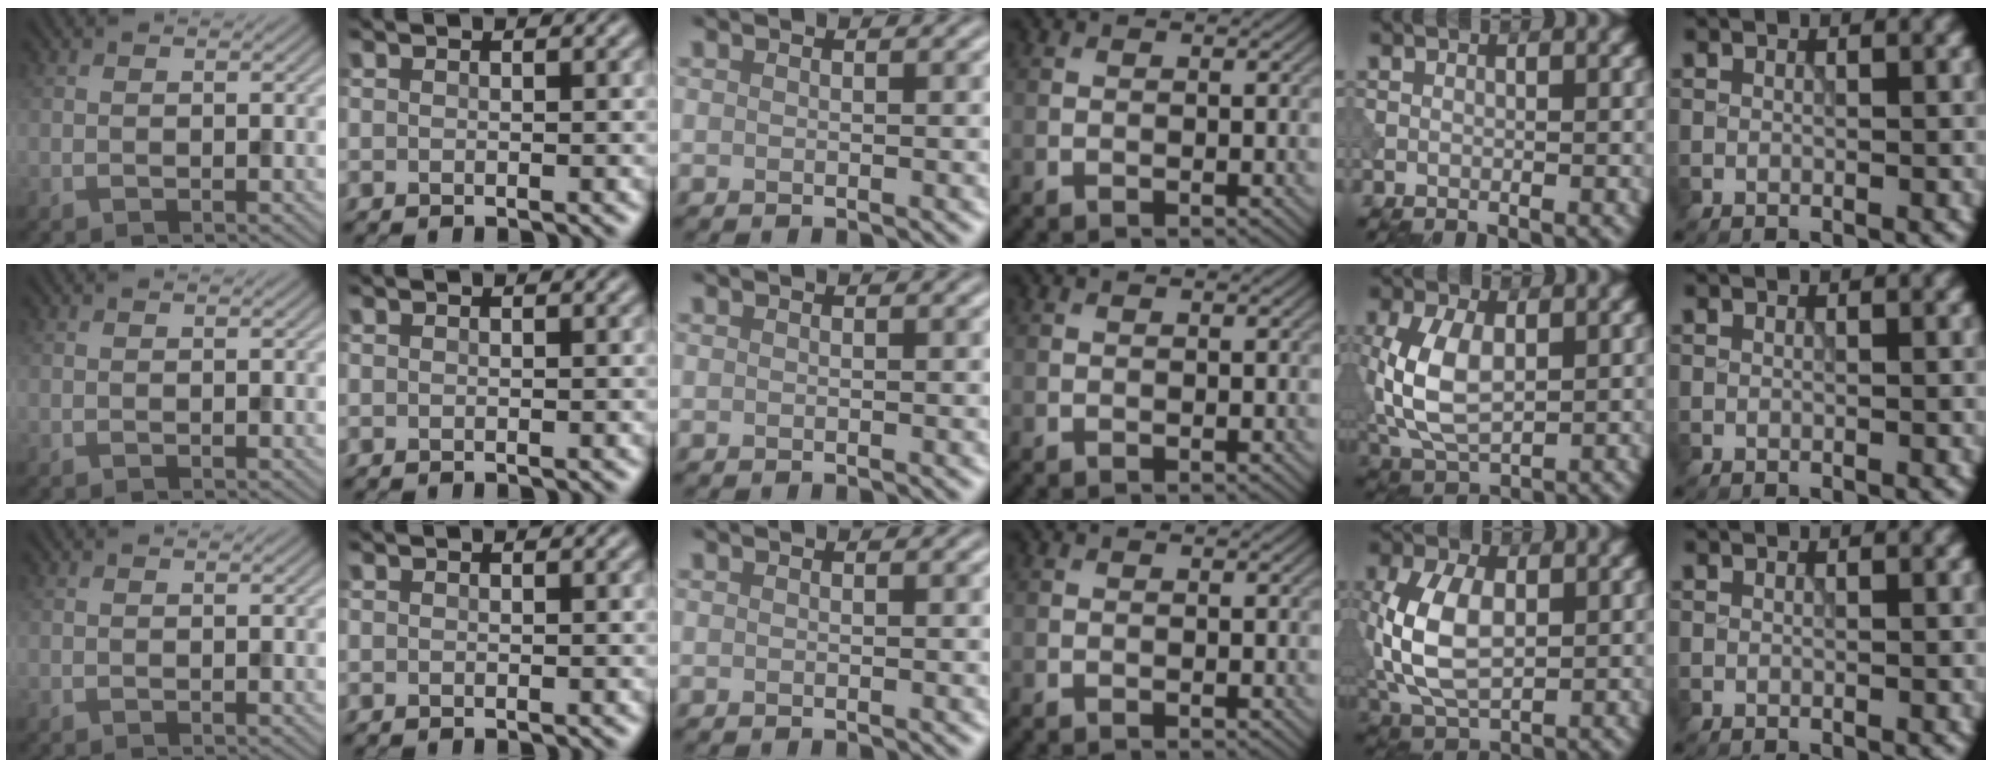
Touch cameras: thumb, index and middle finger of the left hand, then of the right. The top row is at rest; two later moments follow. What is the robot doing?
{"motion": "press", "object": "tv remote"}